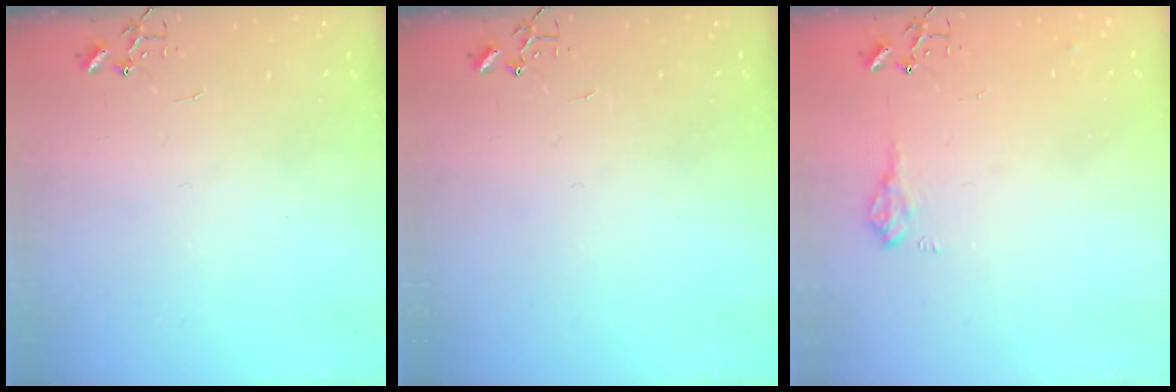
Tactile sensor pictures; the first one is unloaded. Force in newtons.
{"total": 0.0}
{"total": 9.3, "press": 9.3, "slide": 0.9}